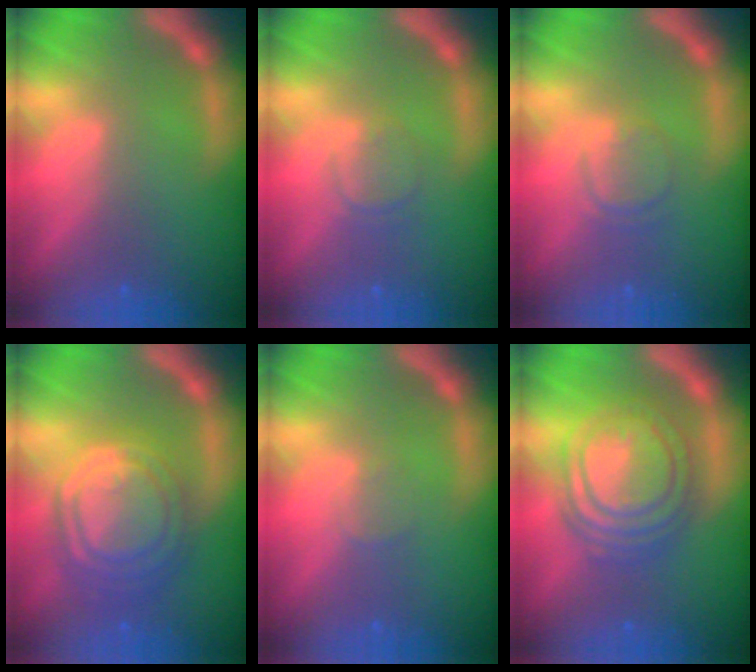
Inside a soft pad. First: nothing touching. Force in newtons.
{"total": 1.9}
{"total": 2.4}
{"total": 10.0}
{"total": 1.0}
{"total": 9.5}